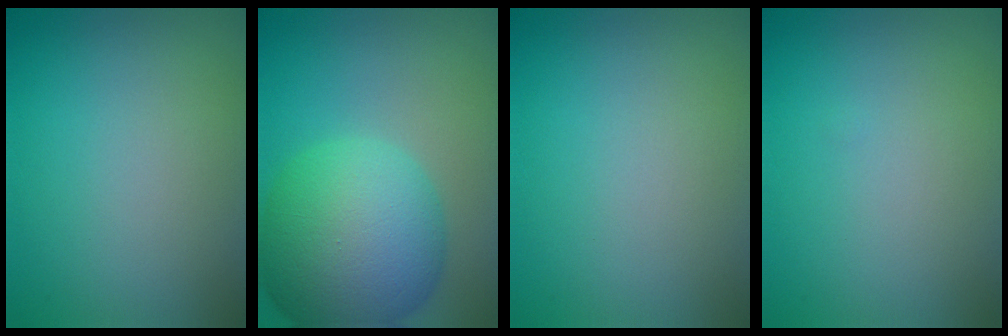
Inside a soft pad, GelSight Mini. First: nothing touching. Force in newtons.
{"total": 13.1, "press": 13.1, "slide": 0.3}
{"total": 0.0}
{"total": 0.0}